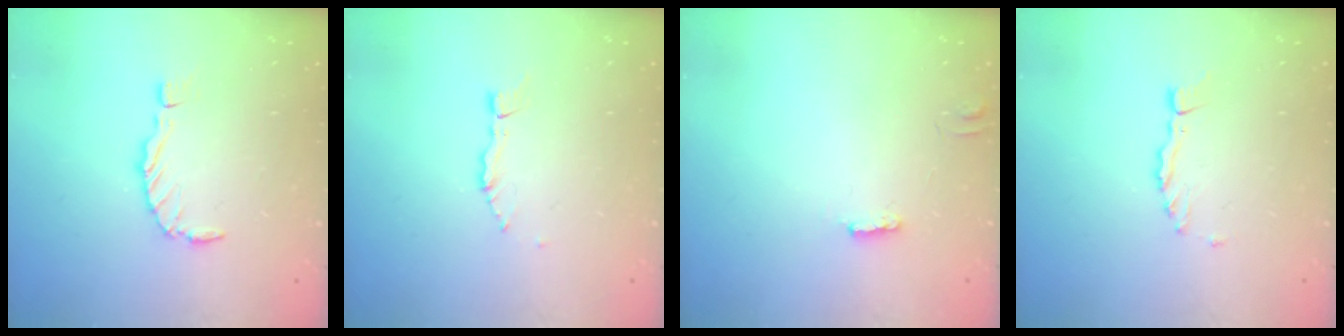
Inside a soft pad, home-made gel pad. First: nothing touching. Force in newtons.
{"total": 2.9, "press": 2.8, "slide": 0.3}
{"total": 2.6, "press": 2.6, "slide": 0.4}
{"total": 2.2, "press": 2.2, "slide": 0.3}